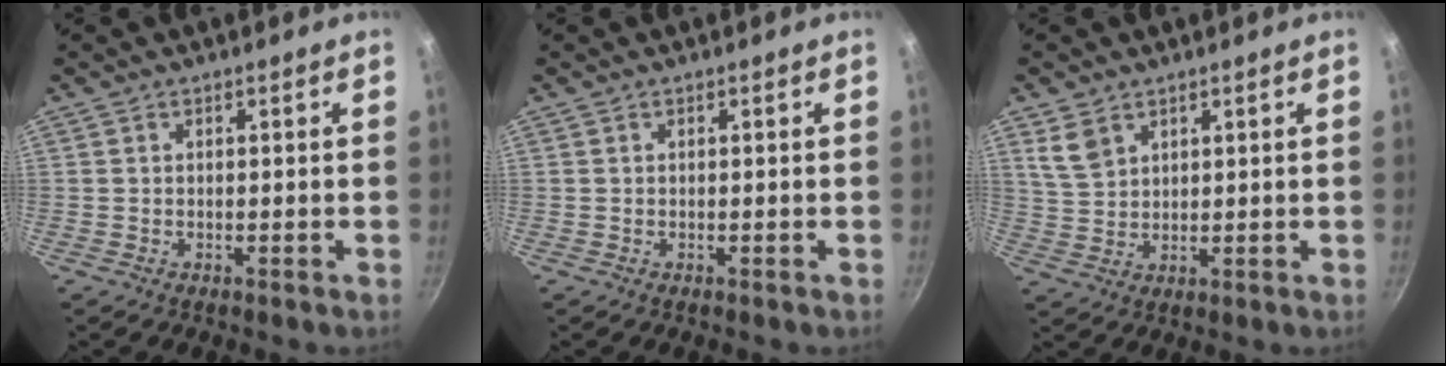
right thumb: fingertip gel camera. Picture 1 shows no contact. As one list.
[{"total": 0.0}, {"total": 5.2, "force": [3.0, 3.5, 2.5], "torque": [-0.037, -0.010, 0.066]}]